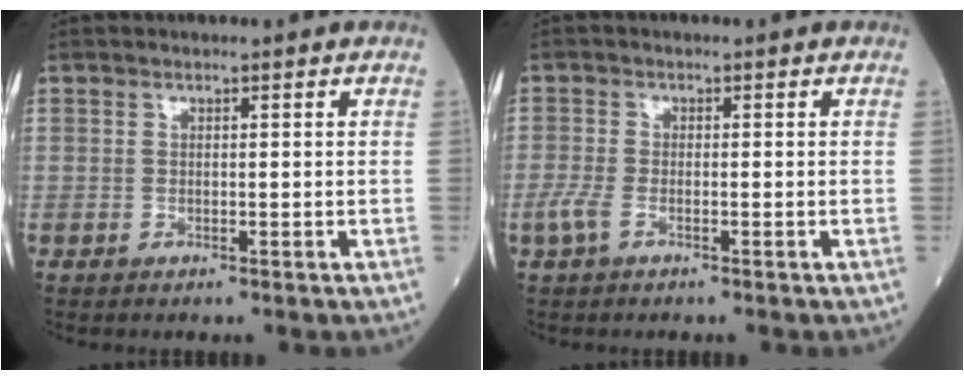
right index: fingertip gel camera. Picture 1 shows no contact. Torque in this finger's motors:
{"motor_torque": [0.00, -0.23, 0.10, 0.01]}